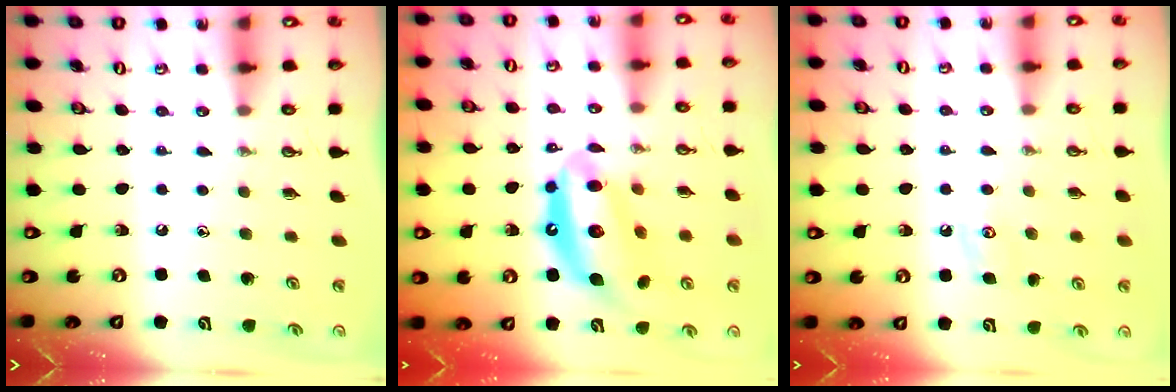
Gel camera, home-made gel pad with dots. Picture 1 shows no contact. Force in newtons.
{"total": 14.8, "press": 14.7, "slide": 1.4}
{"total": 5.4, "press": 5.4, "slide": 0.8}